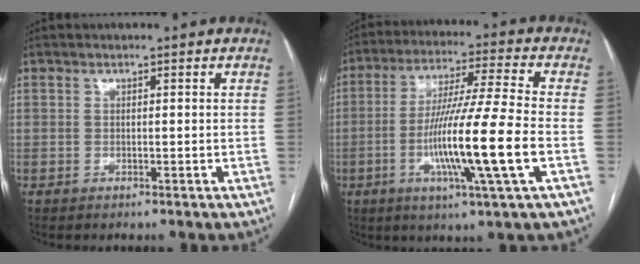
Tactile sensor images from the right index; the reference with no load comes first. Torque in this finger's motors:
{"motor_torque": [2.14, 0.00, 1.05, 0.21]}